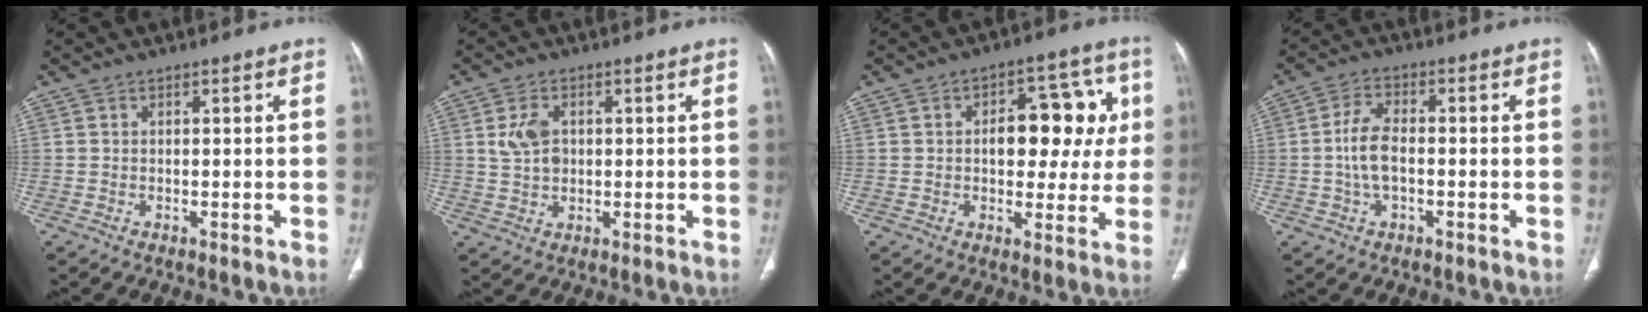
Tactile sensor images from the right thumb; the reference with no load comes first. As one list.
[{"total": 5.5, "force": [1.0, 3.9, 3.7], "torque": [-0.064, -0.002, 0.021]}, {"total": 14.2, "force": [2.0, 8.4, 11.3], "torque": [-0.093, 0.020, 0.028]}, {"total": 6.3, "force": [-0.8, 3.2, 5.3], "torque": [-0.113, 0.015, -0.018]}]